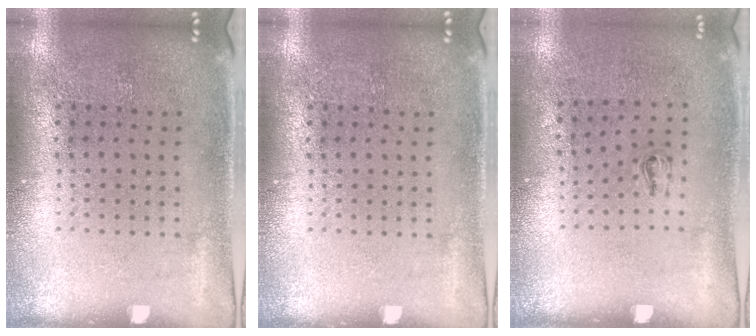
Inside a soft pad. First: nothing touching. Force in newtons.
{"total": 0.0}
{"total": 0.6, "press": 0.2, "slide": 0.5}